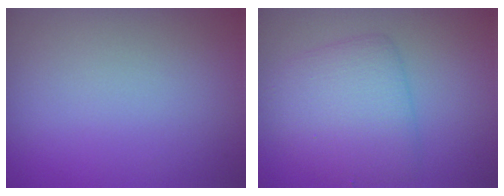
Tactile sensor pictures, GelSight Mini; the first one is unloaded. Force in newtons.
{"total": 4.8, "press": 4.8, "slide": 0.1}